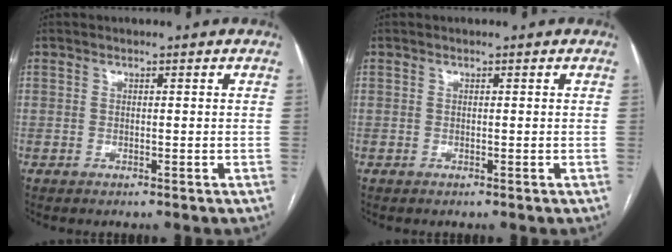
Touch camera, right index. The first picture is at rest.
{"total": 0.0}